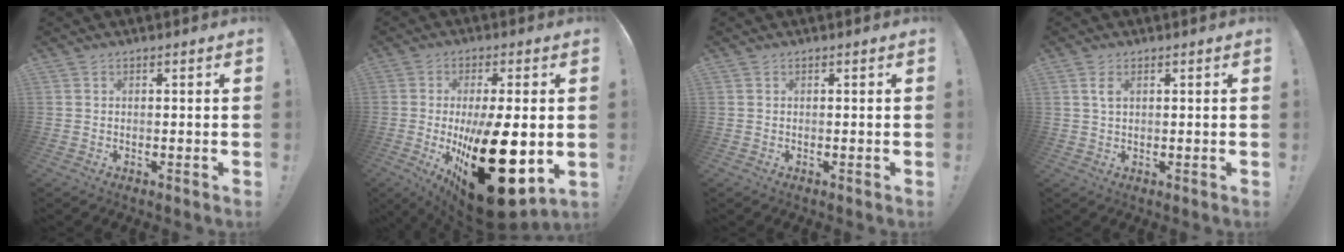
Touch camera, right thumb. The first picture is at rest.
{"total": 27.5, "force": [-4.5, 10.7, 24.9], "torque": [-0.386, -0.009, -0.050]}
{"total": 0.0}
{"total": 2.7, "force": [1.1, 1.3, 2.1], "torque": [-0.030, -0.004, 0.017]}